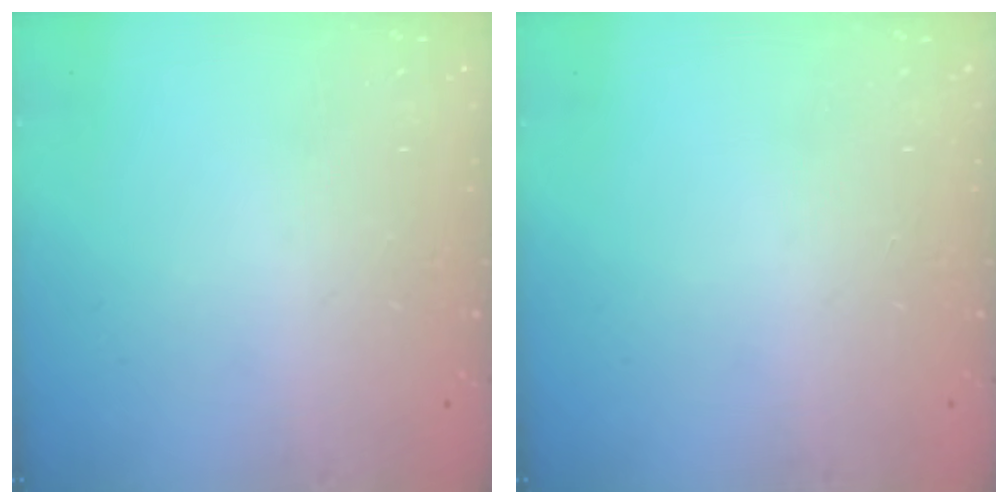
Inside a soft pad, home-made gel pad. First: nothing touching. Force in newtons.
{"total": 0.0}